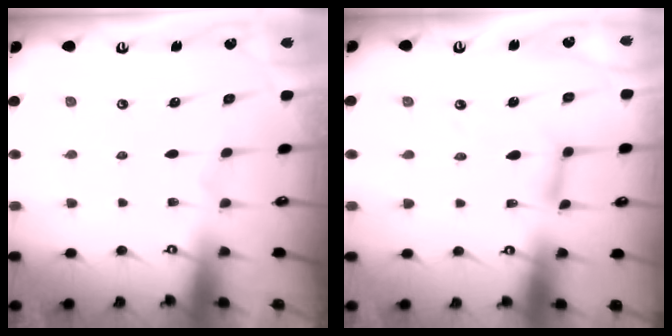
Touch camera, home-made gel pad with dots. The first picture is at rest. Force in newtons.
{"total": 7.8, "press": 7.7, "slide": 0.6}